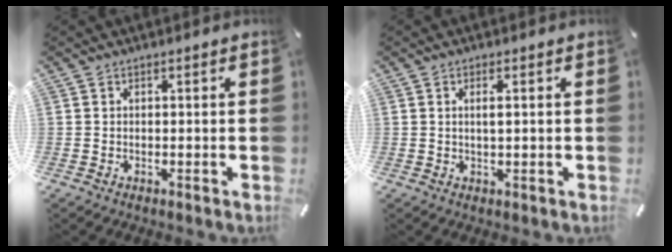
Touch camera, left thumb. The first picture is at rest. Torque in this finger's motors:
{"motor_torque": [-0.10, -0.50, -0.02, -0.06, -0.10]}